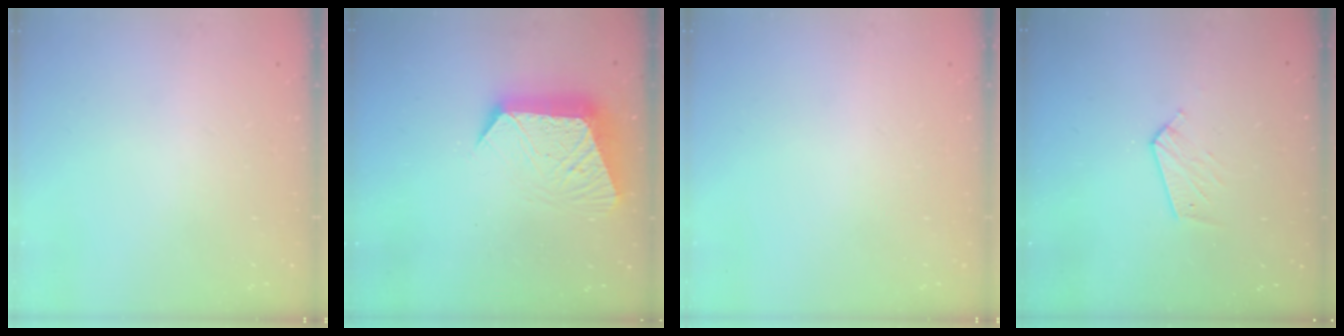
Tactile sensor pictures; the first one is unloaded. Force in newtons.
{"total": 12.3, "press": 12.2, "slide": 1.3}
{"total": 0.0}
{"total": 5.4, "press": 5.3, "slide": 0.5}